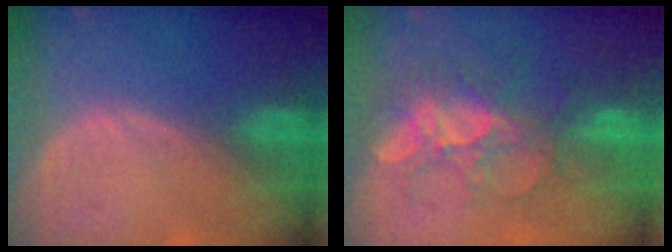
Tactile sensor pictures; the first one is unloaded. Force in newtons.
{"total": 8.2, "press": 7.7, "slide": 2.8}